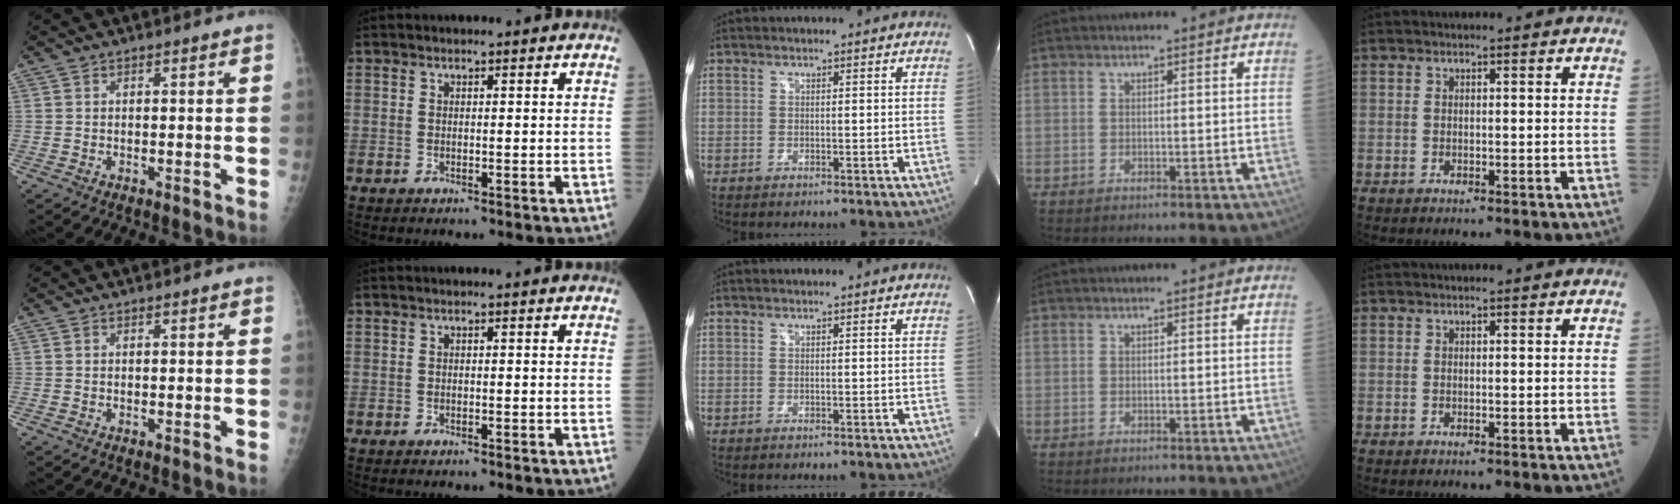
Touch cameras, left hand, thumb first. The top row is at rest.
{}